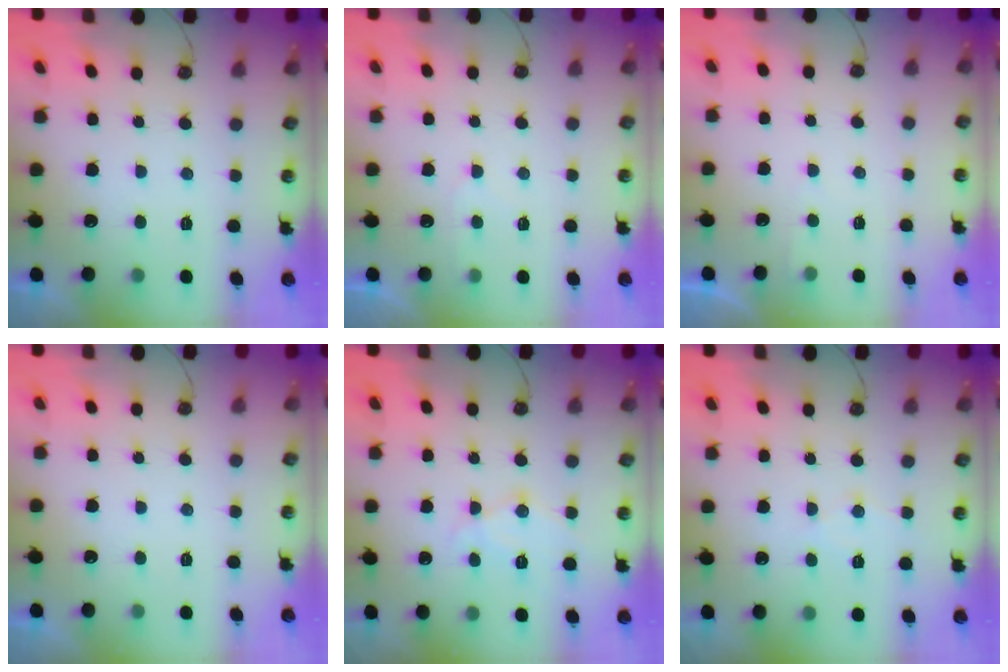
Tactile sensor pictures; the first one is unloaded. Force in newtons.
{"total": 3.5, "press": 3.4, "slide": 0.5}
{"total": 2.8, "press": 2.7, "slide": 0.4}
{"total": 0.0}
{"total": 9.6, "press": 9.6, "slide": 0.8}
{"total": 5.9, "press": 5.8, "slide": 0.6}